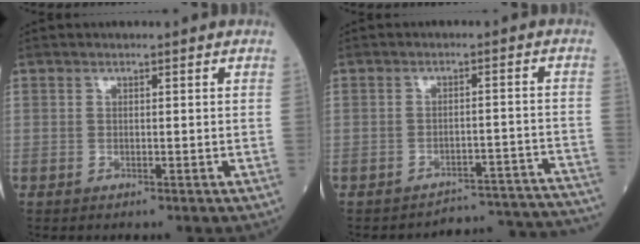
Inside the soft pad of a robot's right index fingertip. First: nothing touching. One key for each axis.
{"total": 14.7, "fx": -14.7, "fy": 0.4, "fz": -0.2, "tx": 0.030, "ty": 0.030, "tz": -0.169}